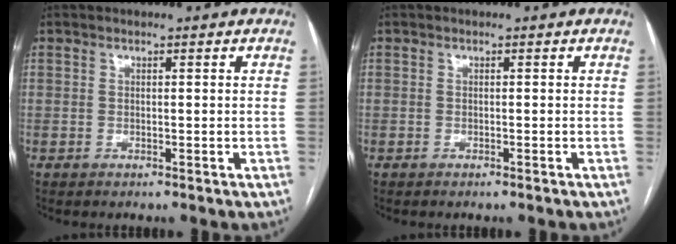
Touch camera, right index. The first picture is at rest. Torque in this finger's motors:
{"motor_torque": [-0.15, 0.07, -0.02, 0.00]}